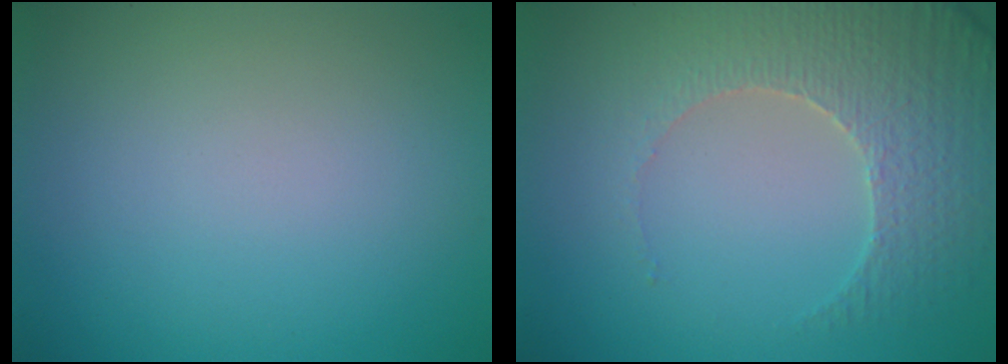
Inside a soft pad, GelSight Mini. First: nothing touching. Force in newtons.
{"total": 4.1, "press": 4.1, "slide": 0.4}